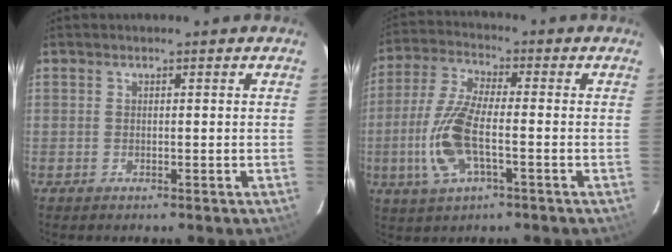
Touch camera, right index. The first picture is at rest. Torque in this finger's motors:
{"motor_torque": [1.45, -0.36, 0.75, 0.20]}